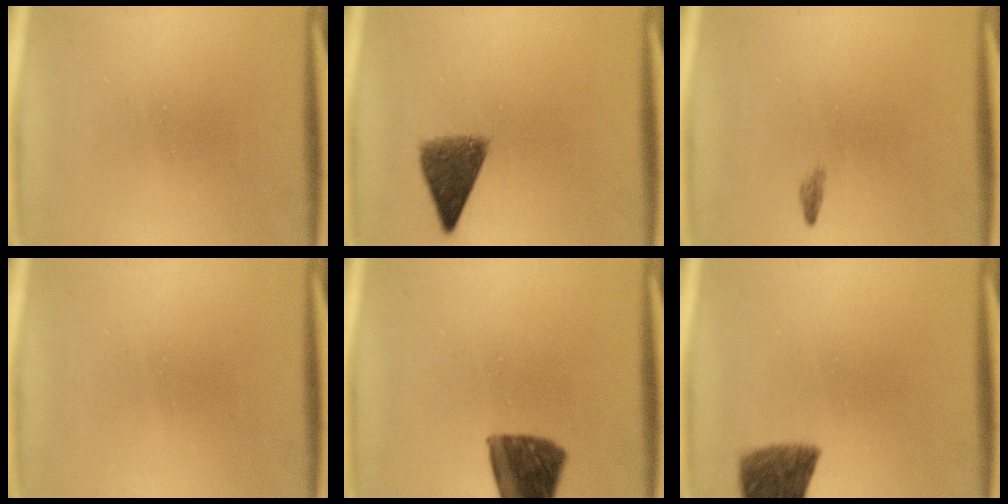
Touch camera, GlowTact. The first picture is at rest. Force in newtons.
{"total": 6.3}
{"total": 0.5}
{"total": 0.0}
{"total": 10.5}
{"total": 7.8}